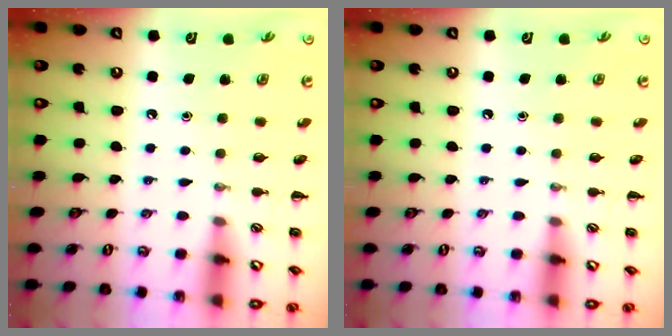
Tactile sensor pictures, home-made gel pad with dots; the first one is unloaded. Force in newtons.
{"total": 0.0}